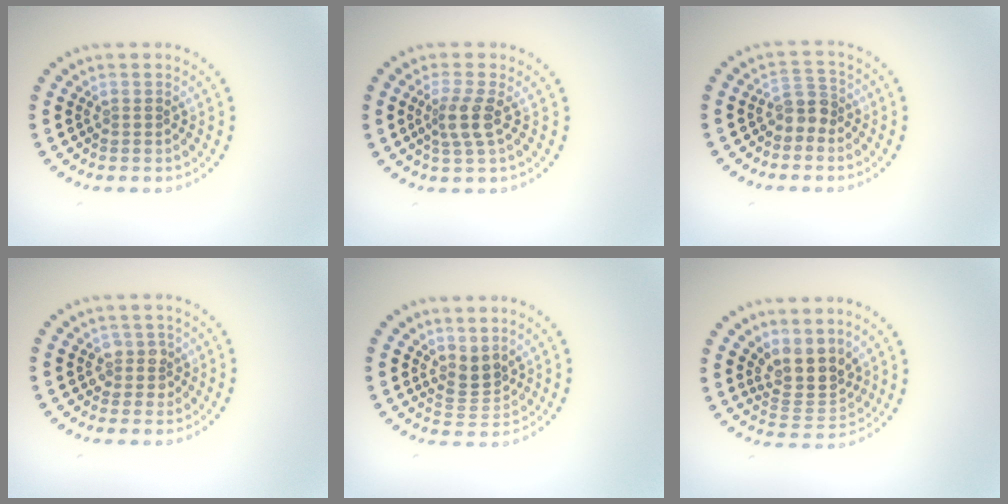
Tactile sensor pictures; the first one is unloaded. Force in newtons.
{"total": 2.5, "press": 2.0, "slide": 1.5}
{"total": 2.1, "press": 1.6, "slide": 1.4}
{"total": 1.6, "press": 1.4, "slide": 0.8}
{"total": 2.3, "press": 1.6, "slide": 1.6}
{"total": 3.8, "press": 3.2, "slide": 2.1}